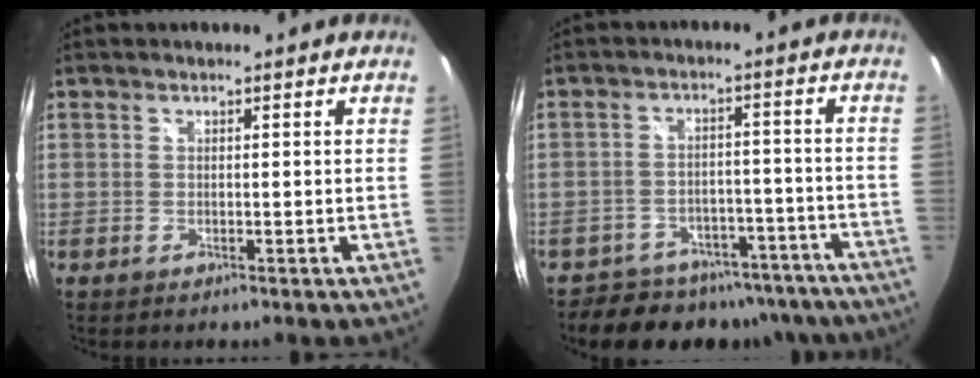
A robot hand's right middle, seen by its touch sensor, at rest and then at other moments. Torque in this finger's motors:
{"motor_torque": [0.62, -1.02, 0.08, 0.02]}